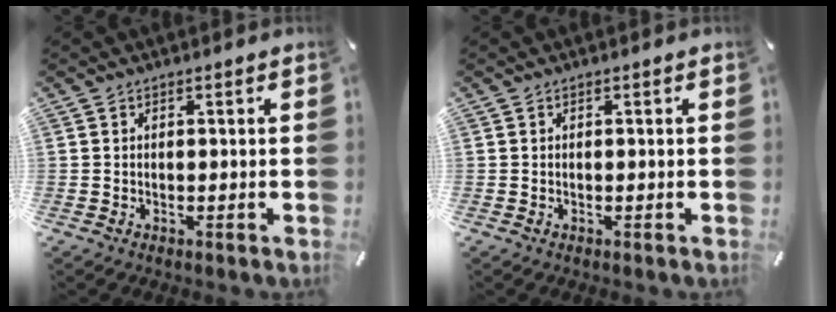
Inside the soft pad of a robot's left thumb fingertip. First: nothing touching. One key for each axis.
{"total": 0.0}